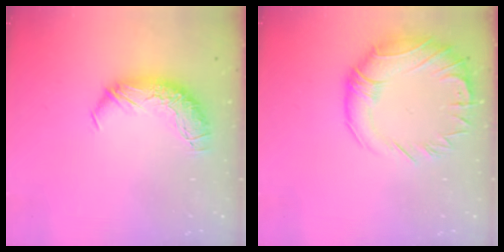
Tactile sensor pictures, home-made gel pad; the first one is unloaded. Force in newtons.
{"total": 4.6, "press": 3.7, "slide": 2.8}